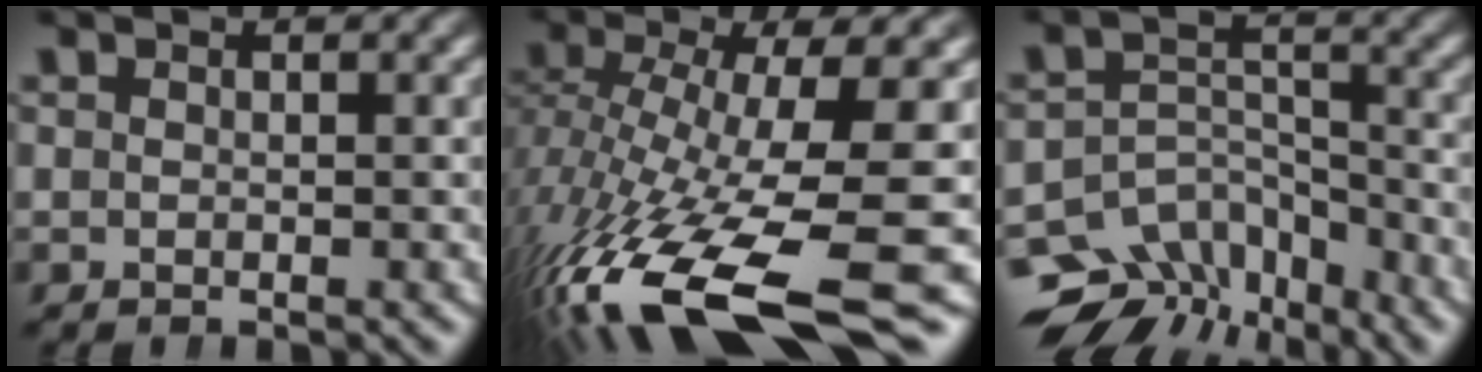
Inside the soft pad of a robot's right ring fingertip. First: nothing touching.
{"total": 12.1, "force": [-5.9, 4.3, 9.6], "torque": [-0.189, -0.050, -0.065]}
{"total": 10.1, "force": [-5.6, 7.3, 4.2], "torque": [-0.071, -0.036, -0.091]}